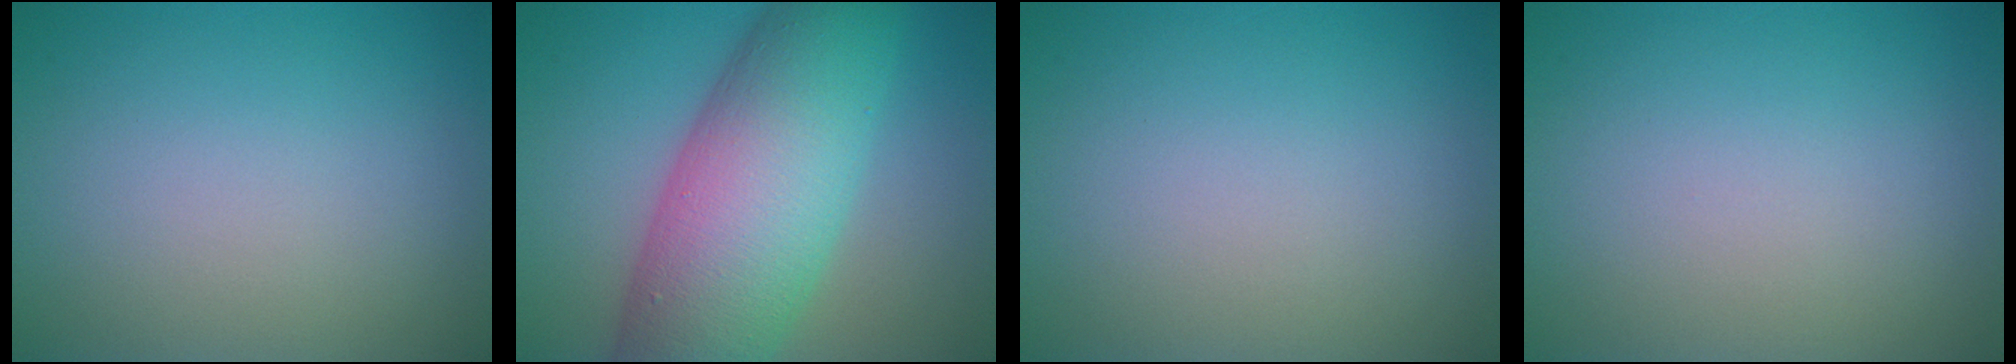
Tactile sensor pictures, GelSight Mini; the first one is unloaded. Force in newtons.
{"total": 12.8, "press": 12.8, "slide": 0.3}
{"total": 0.0}
{"total": 0.0}